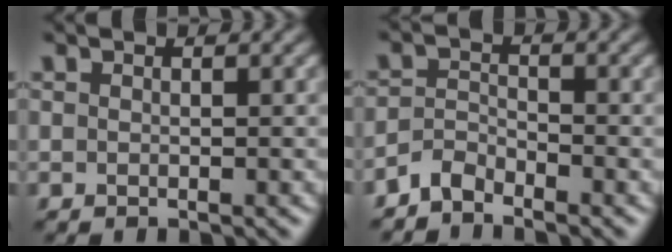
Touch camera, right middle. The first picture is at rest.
{"total": 2.2, "force": [-2.0, 0.7, 0.5], "torque": [-0.011, 0.006, -0.047]}